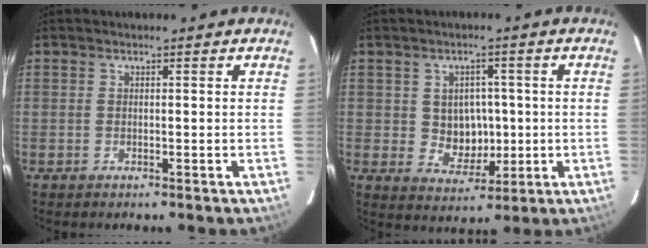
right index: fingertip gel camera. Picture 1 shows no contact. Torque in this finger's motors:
{"motor_torque": [0.16, 0.04, 0.12, 0.01]}